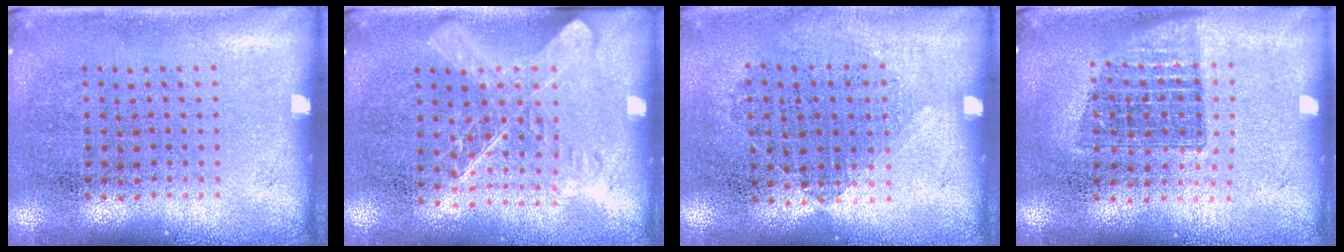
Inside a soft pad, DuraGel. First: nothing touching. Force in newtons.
{"total": 1.5, "press": 1.3, "slide": 0.7}
{"total": 0.9, "press": 0.8, "slide": 0.4}
{"total": 1.4, "press": 1.2, "slide": 0.8}